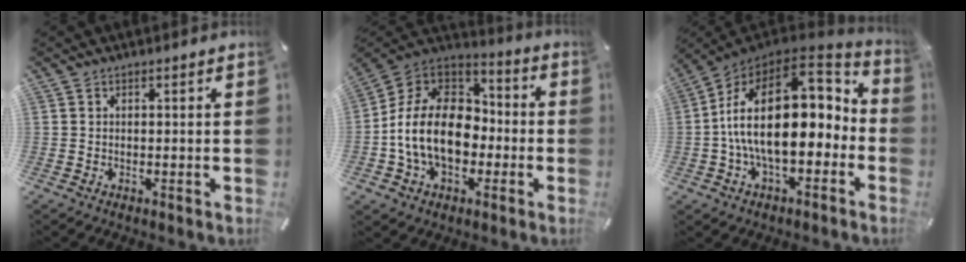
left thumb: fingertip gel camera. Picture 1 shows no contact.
{"total": 16.9, "force": [-3.9, 12.4, 10.7], "torque": [-0.231, 0.027, -0.071]}
{"total": 23.9, "force": [1.0, 13.3, 19.8], "torque": [-0.349, -0.009, 0.021]}